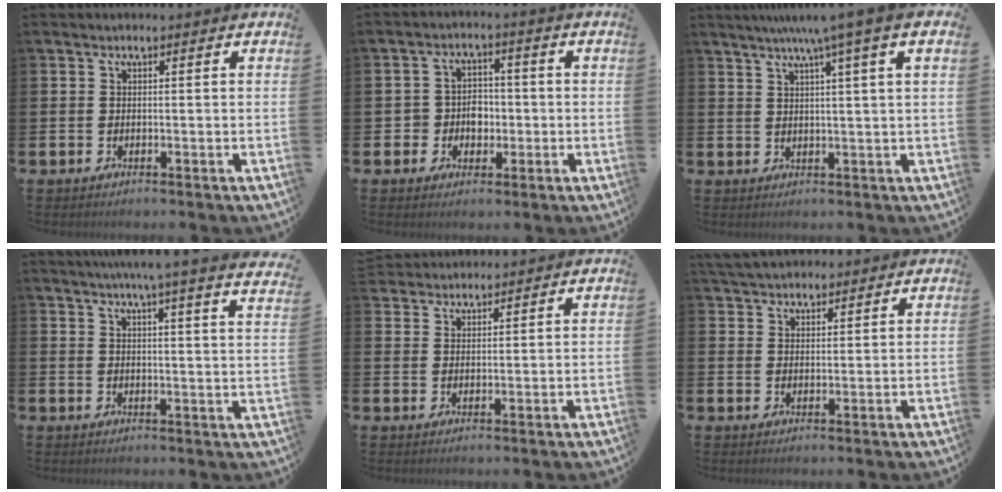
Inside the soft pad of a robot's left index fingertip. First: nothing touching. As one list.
[{"total": 3.7, "force": [-0.7, 3.5, 1.1], "torque": [-0.027, 0.005, -0.021]}, {"total": 5.3, "force": [3.7, -0.7, 3.7], "torque": [-0.072, -0.009, 0.058]}, {"total": 5.9, "force": [5.4, -1.0, 2.3], "torque": [-0.051, -0.029, 0.090]}, {"total": 2.9, "force": [2.8, 0.4, -0.4], "torque": [-0.001, -0.012, 0.053]}, {"total": 4.7, "force": [4.4, 0.8, 1.5], "torque": [-0.040, -0.007, 0.083]}]